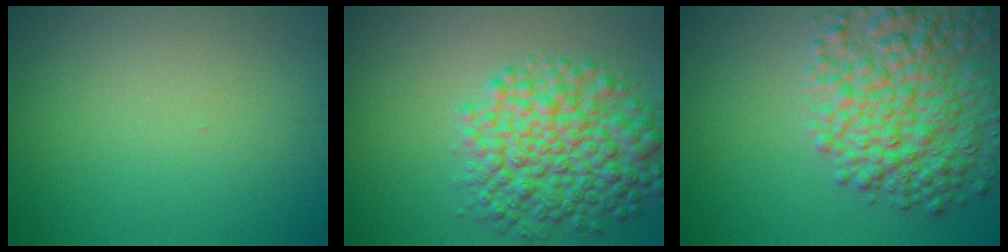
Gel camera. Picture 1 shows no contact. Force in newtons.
{"total": 7.3, "press": 7.3, "slide": 0.1}
{"total": 8.0, "press": 8.0, "slide": 0.3}